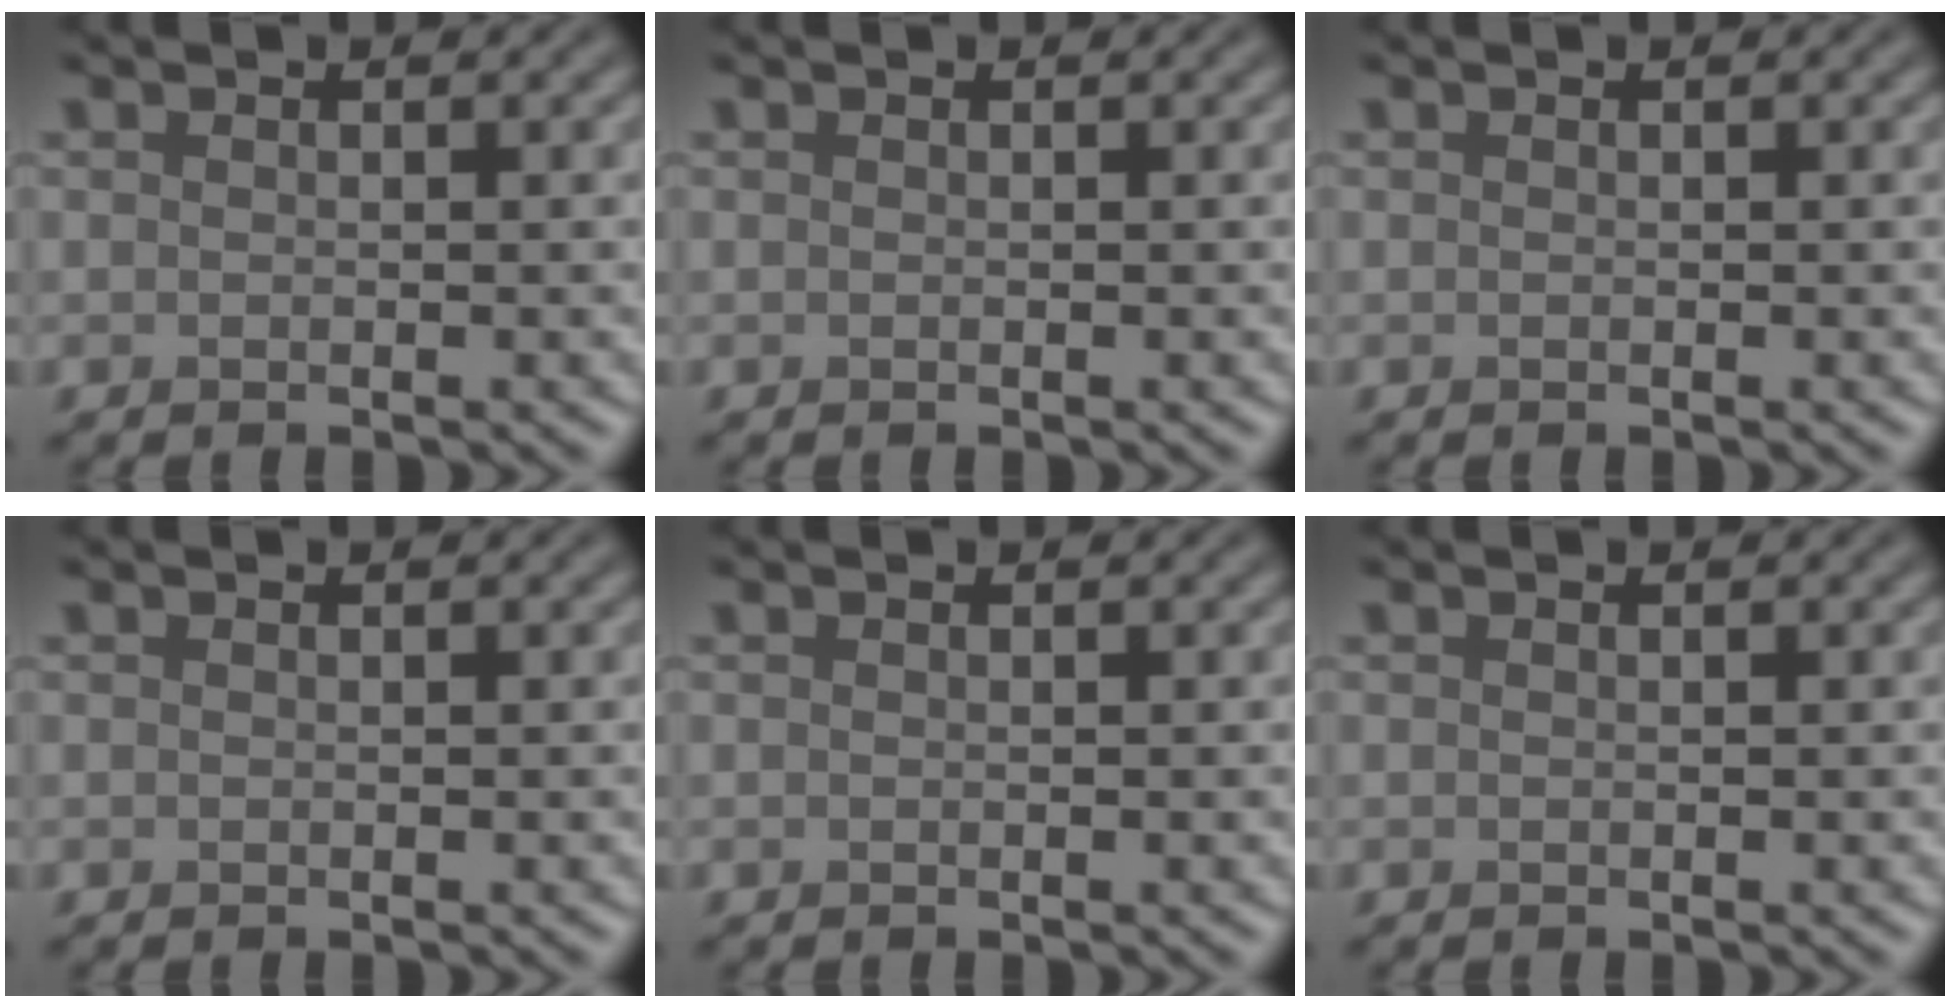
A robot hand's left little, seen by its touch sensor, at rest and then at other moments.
{"total": 0.0}
{"total": 0.0}
{"total": 0.0}
{"total": 0.0}
{"total": 0.0}